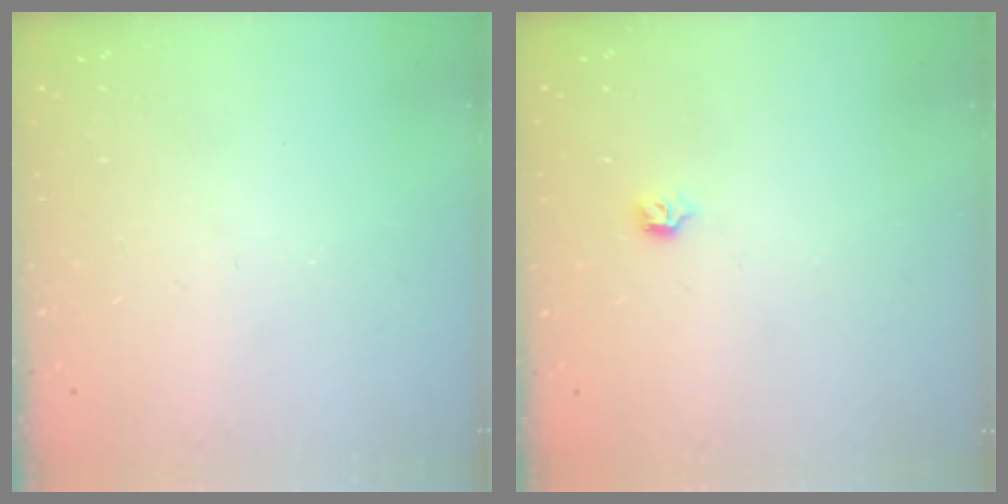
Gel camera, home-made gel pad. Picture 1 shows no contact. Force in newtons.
{"total": 3.4, "press": 3.3, "slide": 0.7}